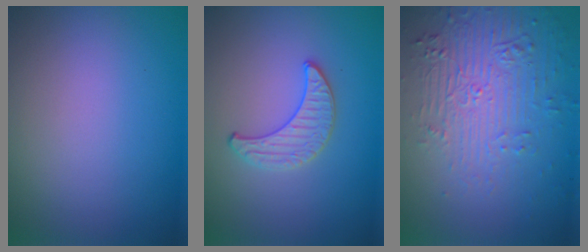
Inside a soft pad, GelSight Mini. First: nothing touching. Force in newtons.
{"total": 1.5, "press": 1.5, "slide": 0.1}
{"total": 6.0, "press": 3.6, "slide": 4.8}